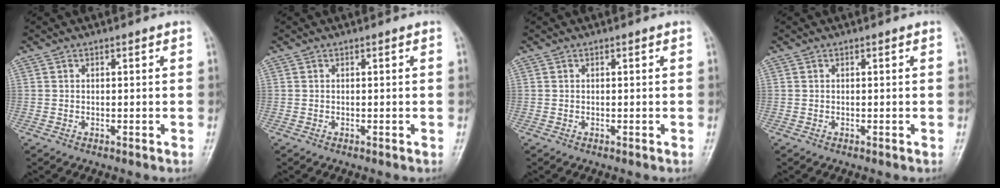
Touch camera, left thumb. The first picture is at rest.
{"total": 0.0}
{"total": 0.0}
{"total": 0.0}